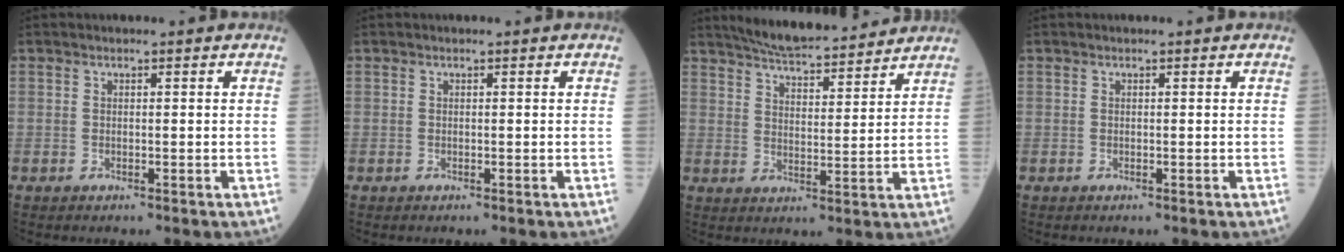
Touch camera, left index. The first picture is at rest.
{"total": 0.0}
{"total": 12.7, "force": [11.7, 1.6, 4.6], "torque": [-0.074, 0.008, 0.175]}
{"total": 0.0}